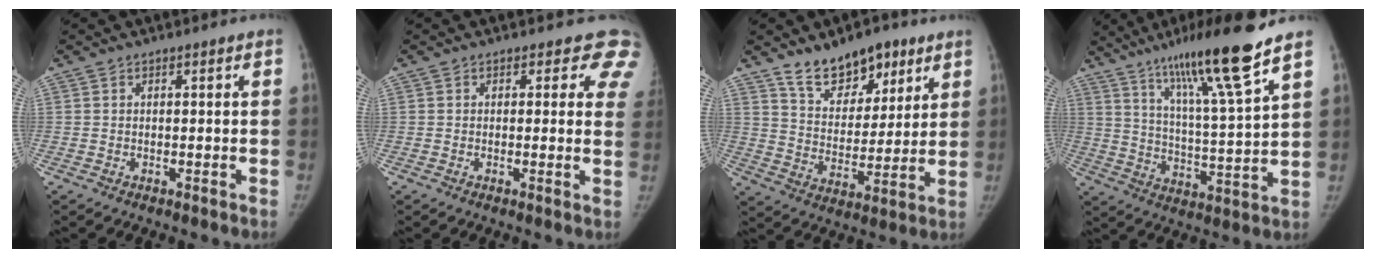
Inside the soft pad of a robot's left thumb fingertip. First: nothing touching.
{"total": 5.9, "force": [4.6, 3.3, 1.8], "torque": [0.028, -0.015, 0.021]}
{"total": 13.5, "force": [9.2, 7.6, 6.2], "torque": [-0.054, -0.056, 0.160]}
{"total": 17.2, "force": [11.7, 0.7, 12.6], "torque": [-0.199, -0.055, 0.195]}